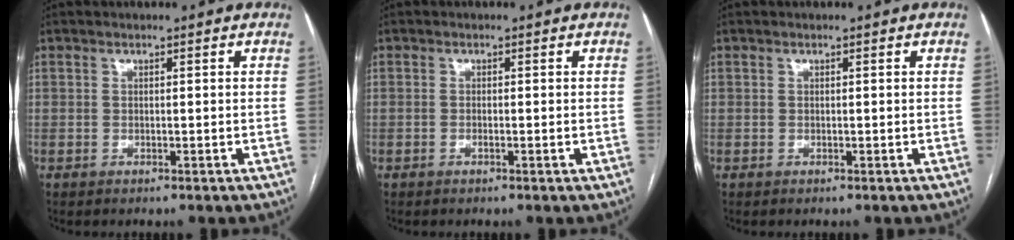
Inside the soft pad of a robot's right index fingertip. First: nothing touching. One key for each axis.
{"total": 1.1, "fx": -0.3, "fy": 0.3, "fz": 1.0, "tx": -0.017, "ty": 0.000, "tz": -0.005}
{"total": 0.0}